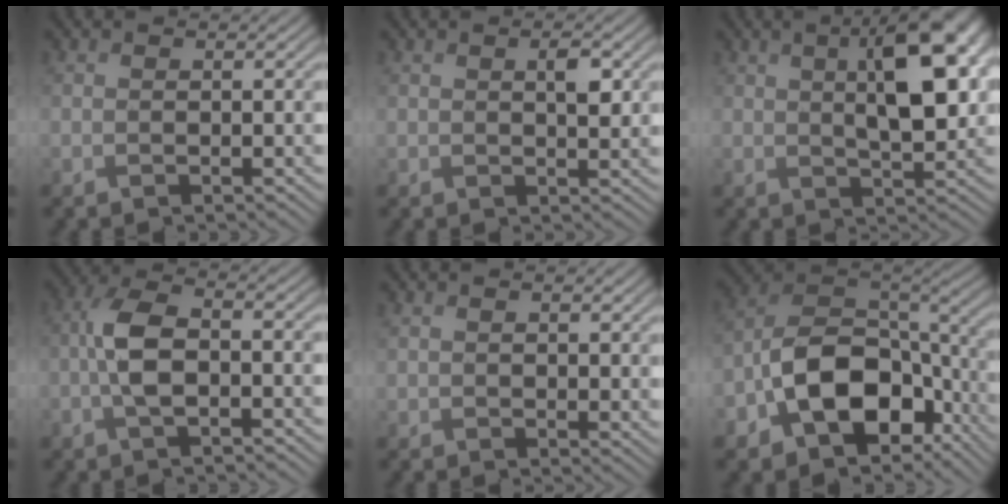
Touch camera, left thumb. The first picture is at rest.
{"total": 2.3, "force": [0.8, 1.0, 1.9], "torque": [-0.034, -0.002, 0.017]}
{"total": 9.9, "force": [2.7, 4.2, 8.6], "torque": [-0.133, 0.008, 0.040]}
{"total": 5.9, "force": [-1.0, 2.6, 5.2], "torque": [-0.112, 0.011, -0.030]}
{"total": 2.3, "force": [1.5, 1.1, 1.4], "torque": [-0.030, -0.003, 0.035]}
{"total": 14.3, "force": [-5.5, 9.5, 9.2], "torque": [-0.184, -0.025, -0.111]}